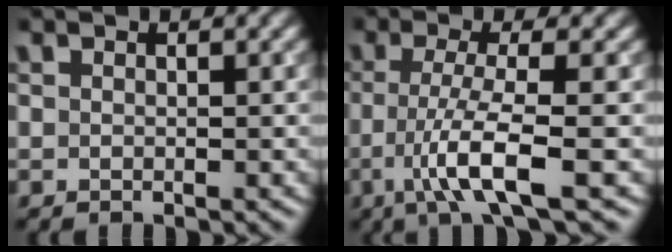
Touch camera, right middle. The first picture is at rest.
{"total": 5.5, "force": [-1.7, 0.9, 5.1], "torque": [-0.092, -0.007, -0.037]}